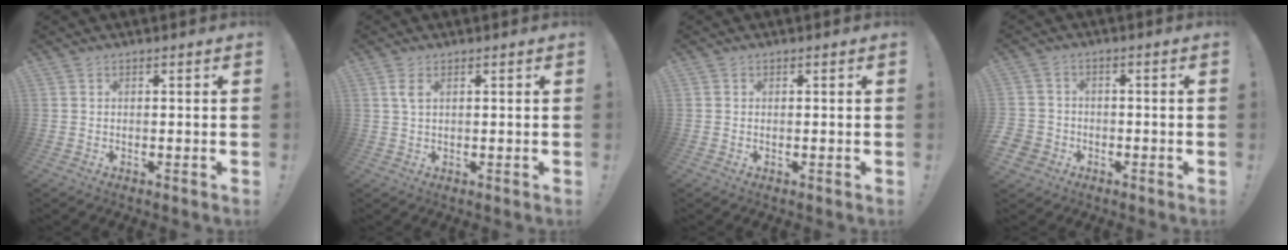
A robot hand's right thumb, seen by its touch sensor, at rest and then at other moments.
{"total": 3.0, "force": [1.2, 1.2, 2.5], "torque": [-0.049, 0.002, 0.020]}
{"total": 0.0}
{"total": 4.8, "force": [-2.2, 4.0, 1.5], "torque": [-0.040, 0.017, -0.040]}